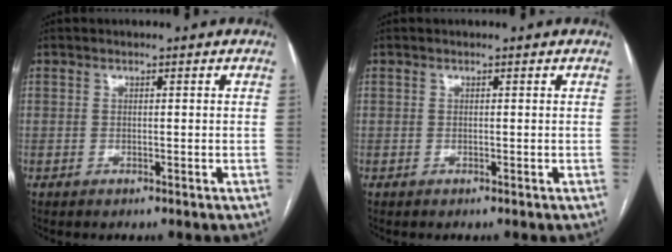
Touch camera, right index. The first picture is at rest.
{"total": 0.0}